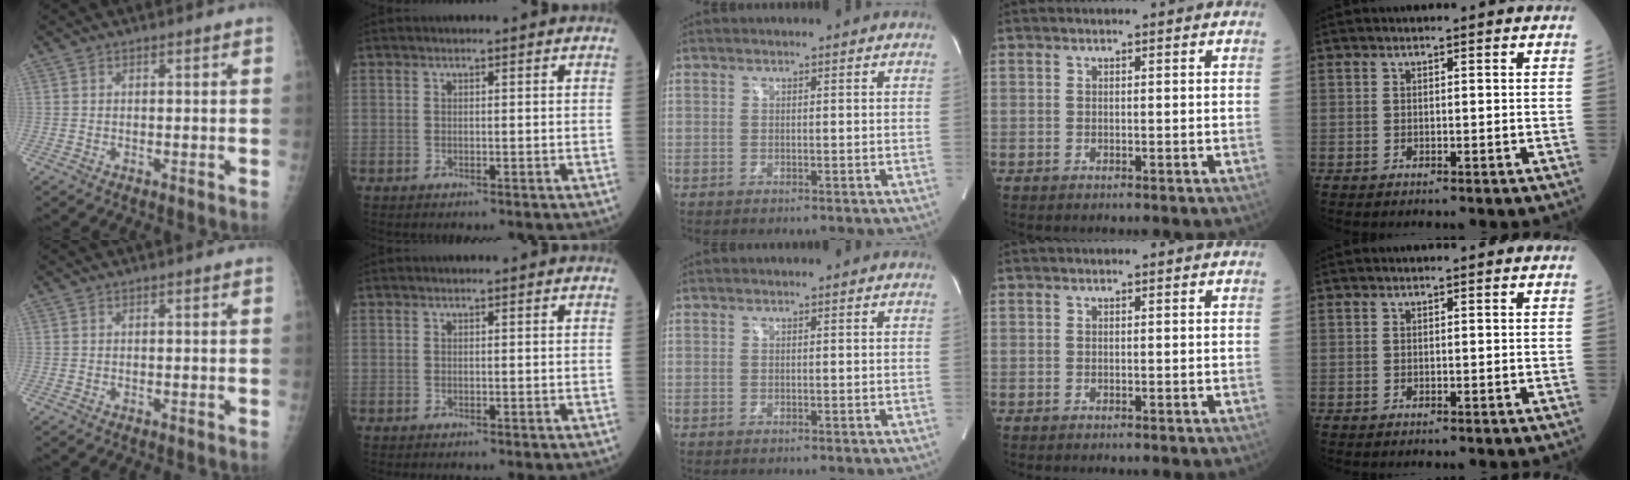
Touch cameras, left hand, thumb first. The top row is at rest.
{}